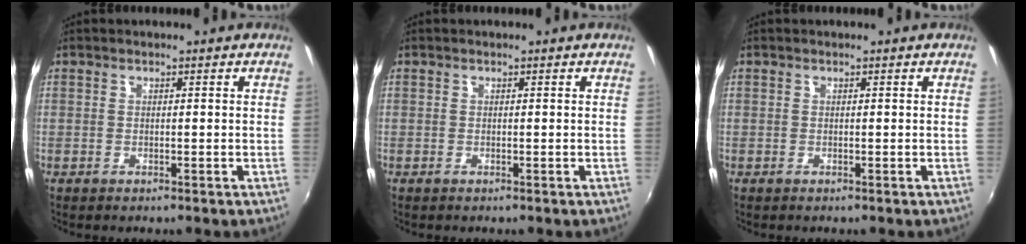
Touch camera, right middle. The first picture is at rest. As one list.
[{"total": 0.0}, {"total": 0.0}]